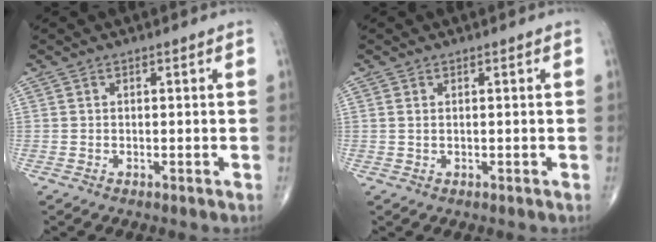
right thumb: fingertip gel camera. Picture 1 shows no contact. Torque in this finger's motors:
{"motor_torque": [0.21, -0.27, 0.33, 0.06, -0.03]}